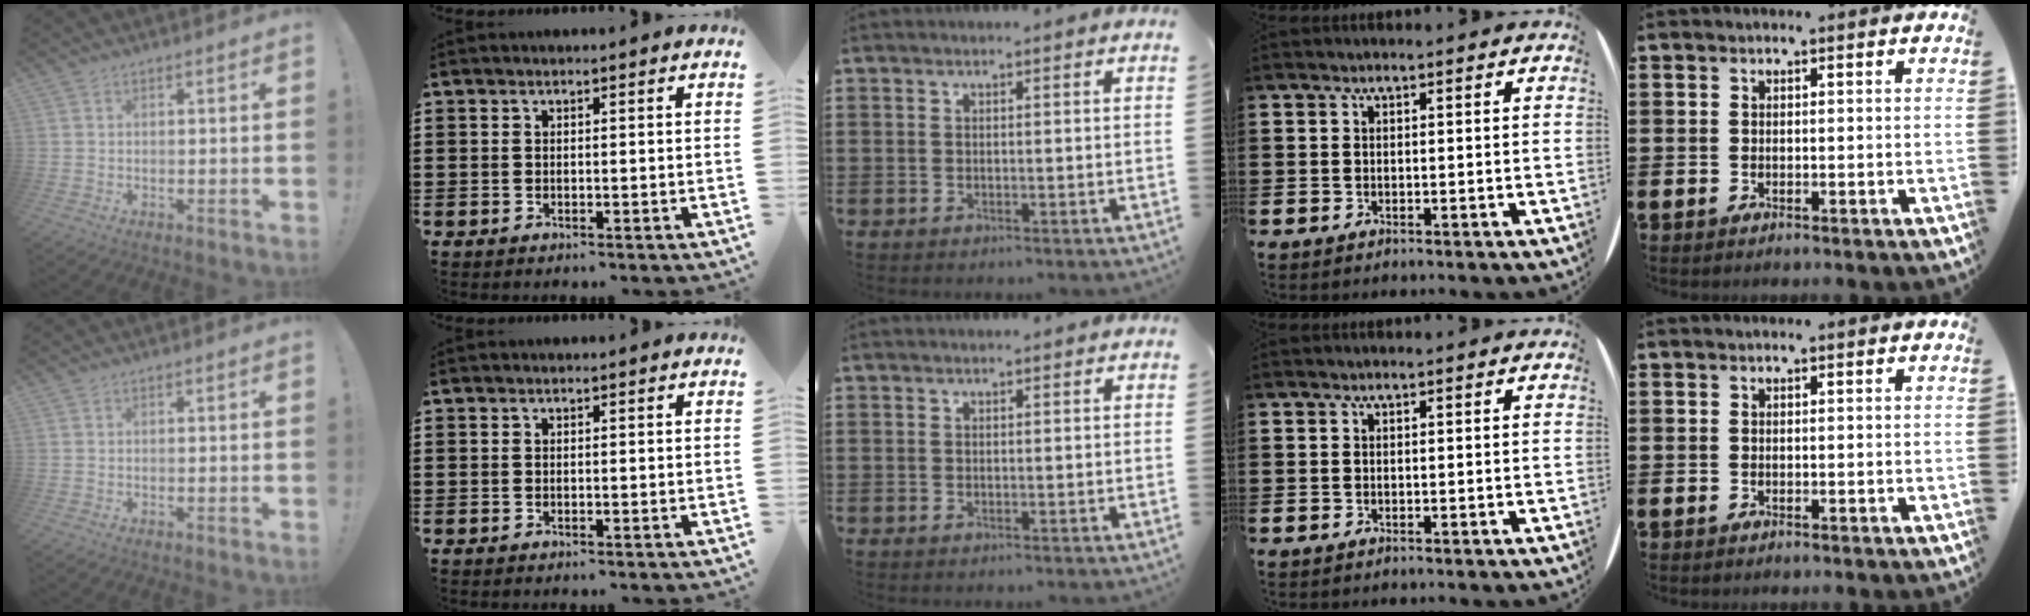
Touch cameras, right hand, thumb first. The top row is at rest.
{}